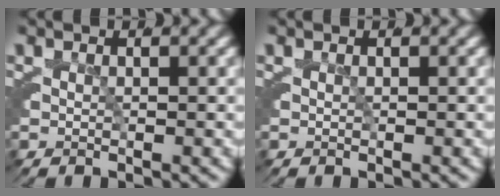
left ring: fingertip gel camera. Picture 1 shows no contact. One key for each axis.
{"total": 0.0}